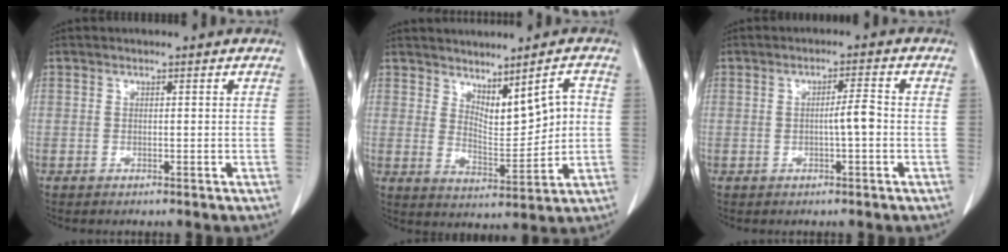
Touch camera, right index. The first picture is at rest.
{"total": 7.8, "force": [2.4, 2.6, 6.9], "torque": [-0.108, 0.001, 0.056]}
{"total": 3.1, "force": [-0.4, 0.2, 3.1], "torque": [-0.050, 0.003, -0.007]}